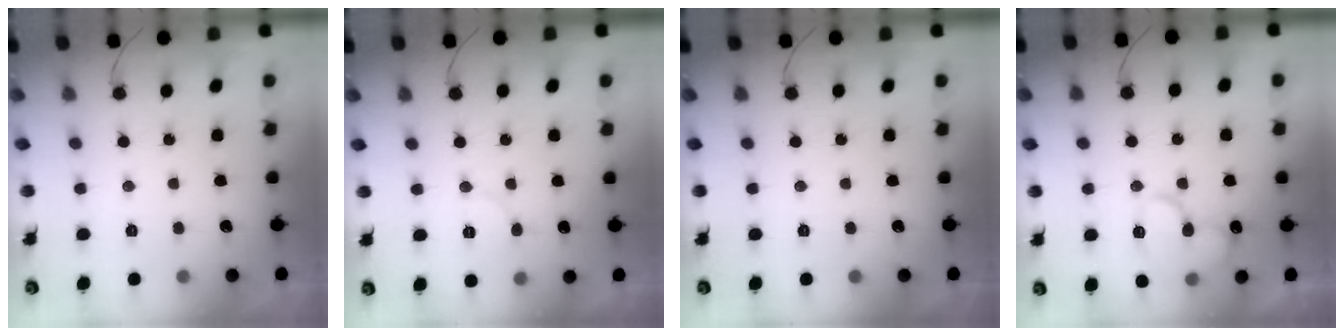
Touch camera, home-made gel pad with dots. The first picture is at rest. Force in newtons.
{"total": 5.8, "press": 5.7, "slide": 0.5}
{"total": 0.0}
{"total": 13.4, "press": 13.3, "slide": 1.7}